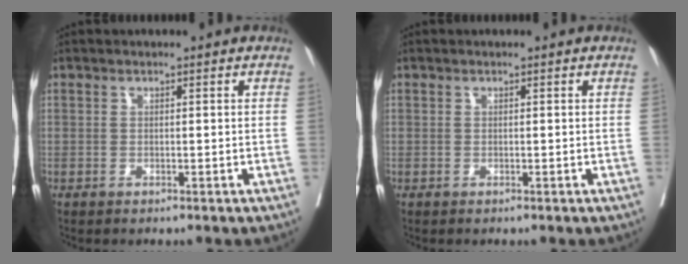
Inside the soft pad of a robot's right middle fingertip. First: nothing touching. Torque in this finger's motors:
{"motor_torque": [0.00, 0.00, 0.00, 0.00]}